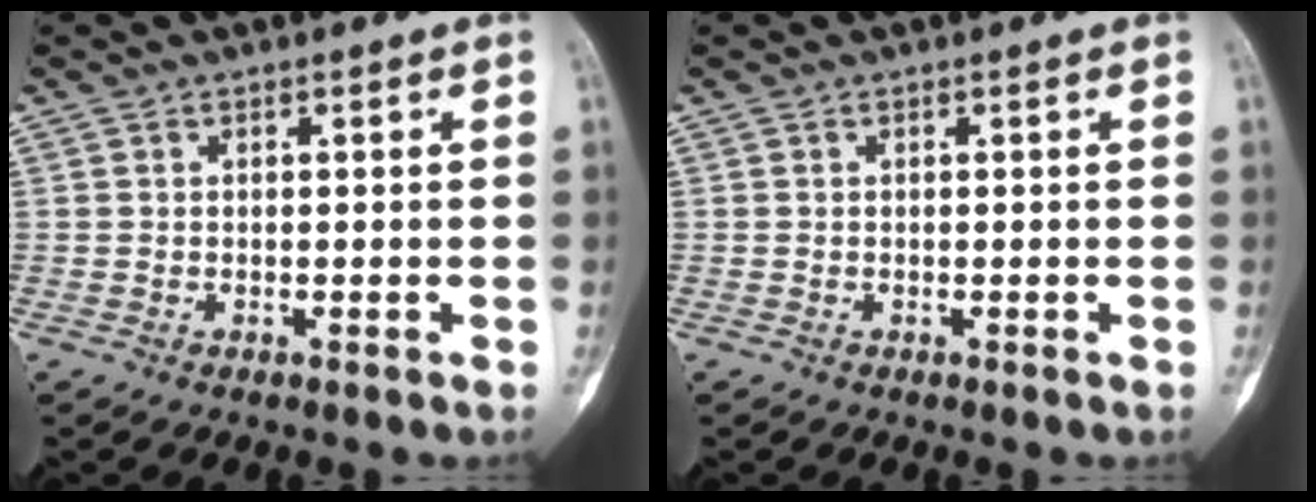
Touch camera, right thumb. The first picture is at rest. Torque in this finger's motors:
{"motor_torque": [0.11, 0.16, -0.06, 0.06, 0.01]}